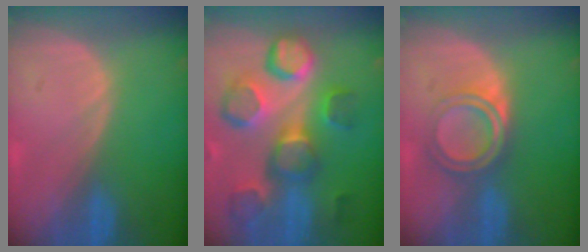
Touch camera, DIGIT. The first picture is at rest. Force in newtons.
{"total": 12.5, "press": 11.1, "slide": 5.7}
{"total": 5.3, "press": 5.0, "slide": 1.8}